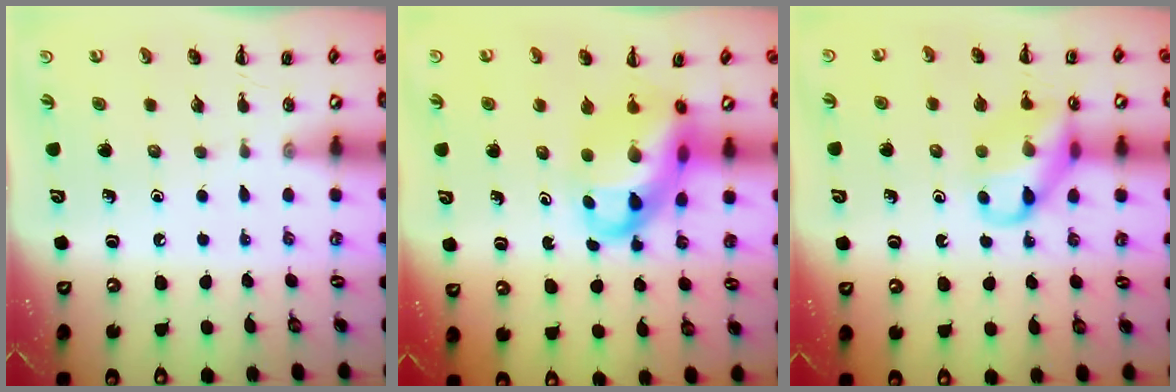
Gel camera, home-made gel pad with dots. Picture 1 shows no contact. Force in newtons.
{"total": 12.3, "press": 11.8, "slide": 3.2}
{"total": 12.9, "press": 12.8, "slide": 1.6}